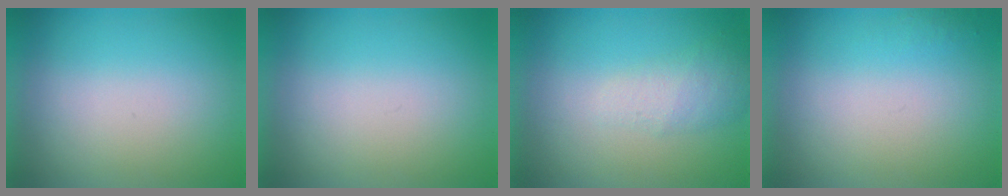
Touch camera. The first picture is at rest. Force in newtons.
{"total": 0.0}
{"total": 2.2}
{"total": 1.0}